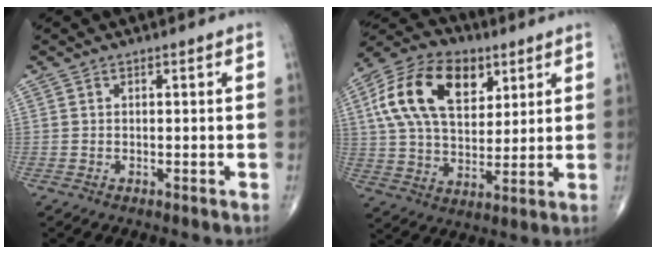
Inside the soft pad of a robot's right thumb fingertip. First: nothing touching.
{"total": 19.4, "force": [7.1, 11.8, 13.8], "torque": [-0.235, -0.006, 0.122]}